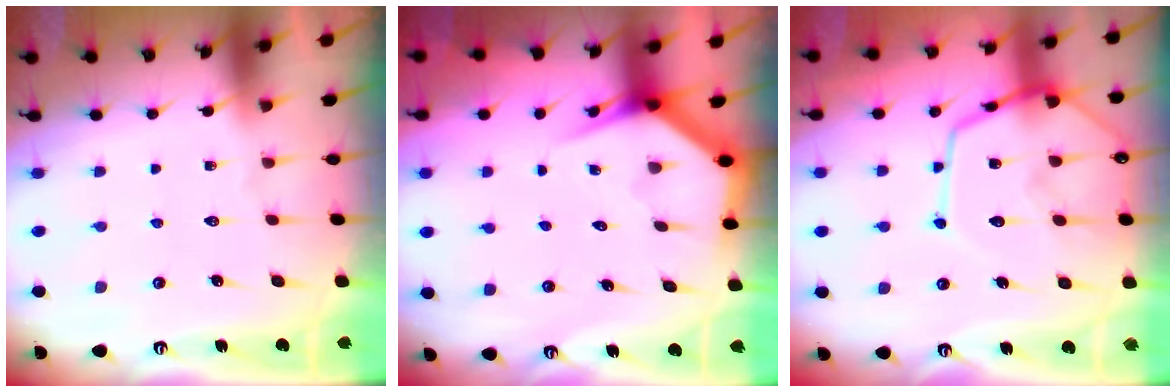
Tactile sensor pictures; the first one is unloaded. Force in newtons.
{"total": 4.0, "press": 4.0, "slide": 0.3}
{"total": 14.8, "press": 14.7, "slide": 1.4}